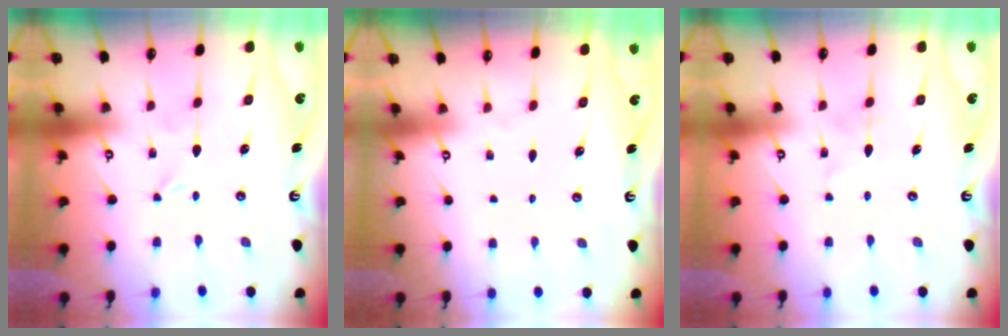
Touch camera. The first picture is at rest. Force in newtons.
{"total": 0.5, "press": 0.5, "slide": 0.1}
{"total": 2.6, "press": 2.6, "slide": 0.2}